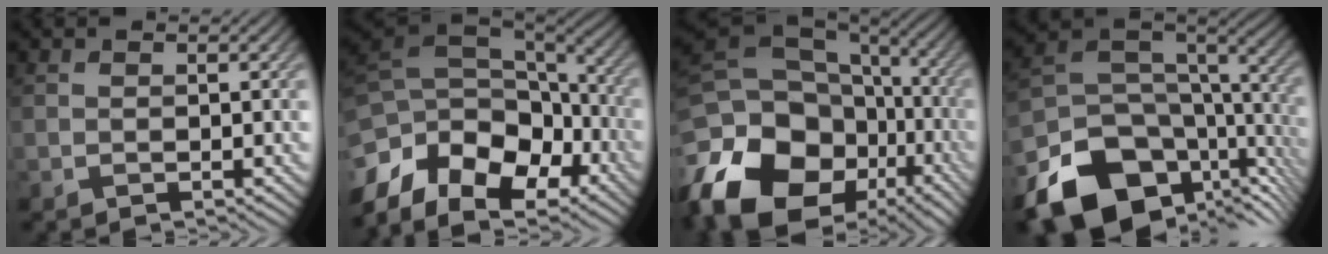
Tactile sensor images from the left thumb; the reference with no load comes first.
{"total": 15.8, "force": [-7.7, 9.8, 9.6], "torque": [-0.256, -0.027, -0.117]}
{"total": 21.9, "force": [-9.9, 15.5, 11.8], "torque": [-0.283, -0.031, -0.141]}
{"total": 17.2, "force": [-8.5, 10.8, 10.4], "torque": [-0.241, -0.050, -0.118]}